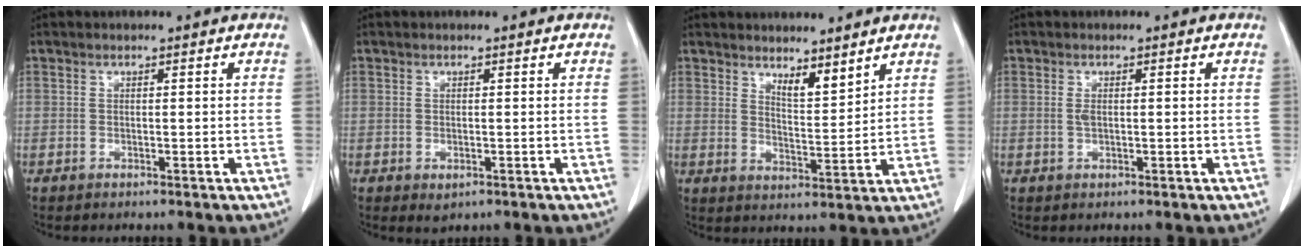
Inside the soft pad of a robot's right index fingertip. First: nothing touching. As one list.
[{"total": 1.5, "force": [-0.6, 0.9, 1.0], "torque": [-0.011, -0.002, 0.000]}, {"total": 4.4, "force": [3.7, 0.8, 2.2], "torque": [-0.039, -0.017, 0.069]}, {"total": 1.3, "force": [0.1, 0.5, 1.2], "torque": [-0.026, 0.000, 0.003]}]